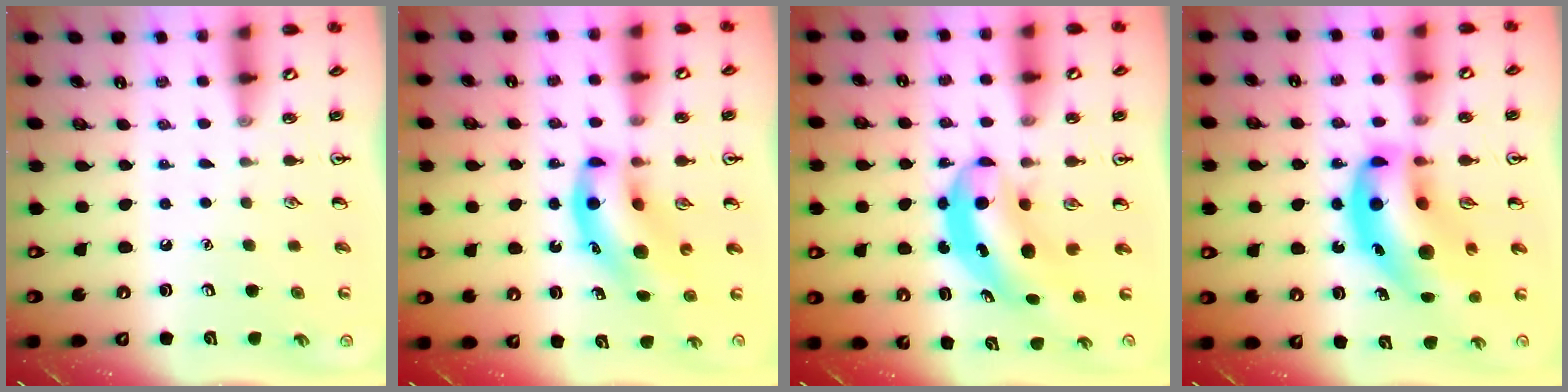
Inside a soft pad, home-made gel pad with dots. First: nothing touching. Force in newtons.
{"total": 10.2, "press": 9.8, "slide": 2.7}
{"total": 6.7, "press": 6.5, "slide": 1.4}
{"total": 18.9, "press": 18.2, "slide": 5.2}